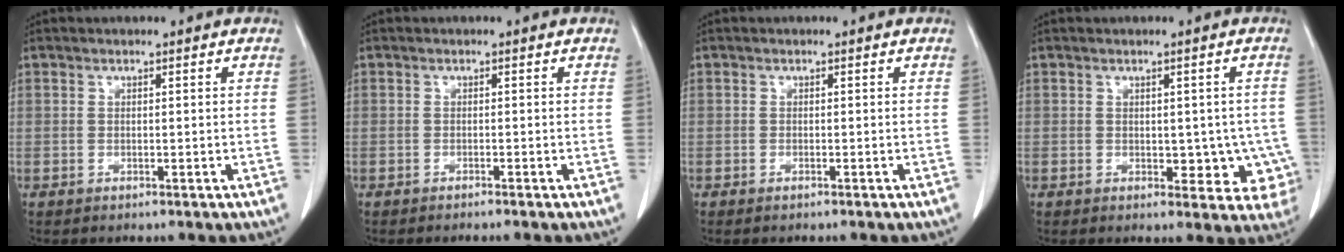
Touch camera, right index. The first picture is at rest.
{"total": 1.6, "force": [-1.4, -0.4, 0.7], "torque": [-0.008, 0.003, -0.018]}
{"total": 0.6, "force": [-0.5, 0.0, 0.3], "torque": [-0.010, -0.002, -0.008]}
{"total": 6.6, "force": [-0.7, 4.0, 5.2], "torque": [-0.033, 0.007, -0.002]}